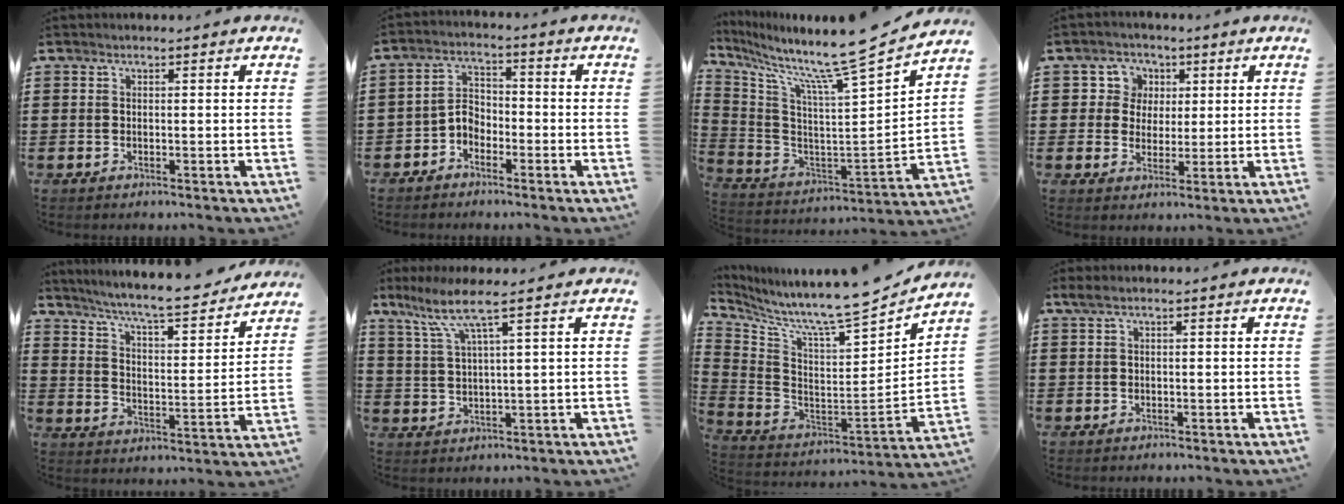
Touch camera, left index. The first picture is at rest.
{"total": 3.4, "force": [-2.5, 2.0, 1.3], "torque": [-0.037, 0.008, -0.055]}
{"total": 10.5, "force": [9.1, -0.7, 5.1], "torque": [-0.120, -0.086, 0.136]}
{"total": 4.9, "force": [1.8, 4.5, 0.7], "torque": [-0.034, 0.013, 0.028]}
{"total": 7.3, "force": [6.7, -0.2, 3.0], "torque": [-0.084, -0.046, 0.107]}
{"total": 6.5, "force": [3.8, 0.2, 5.3], "torque": [-0.123, -0.009, 0.062]}
{"total": 7.8, "force": [7.0, -0.1, 3.5], "torque": [-0.087, -0.084, 0.105]}
{"total": 0.9, "force": [0.2, 0.2, 0.9], "torque": [-0.018, -0.001, 0.004]}